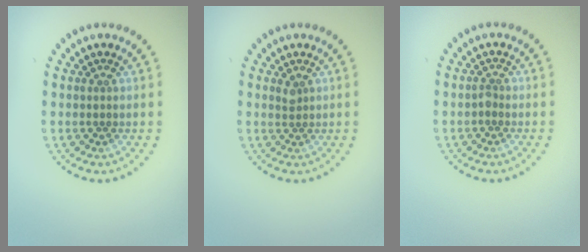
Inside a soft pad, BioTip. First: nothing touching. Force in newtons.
{"total": 0.8, "press": 0.5, "slide": 0.5}
{"total": 0.7, "press": 0.6, "slide": 0.3}